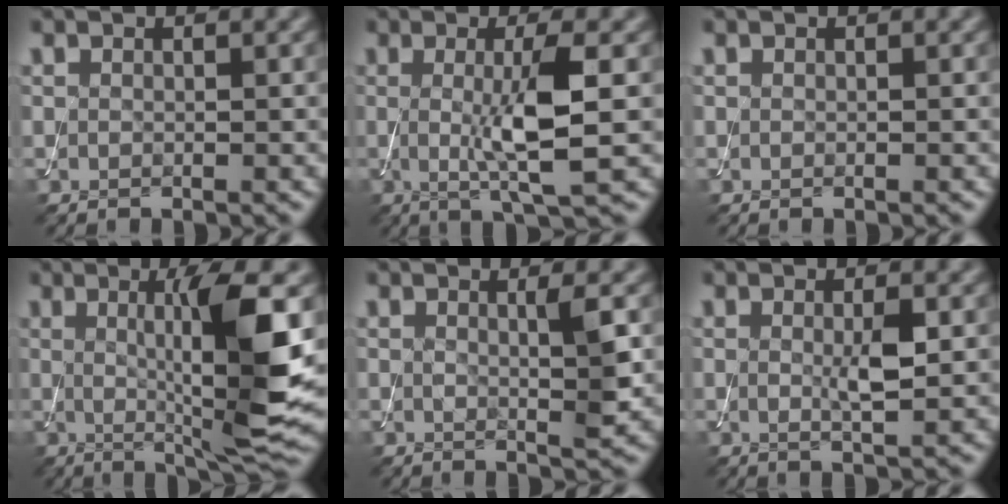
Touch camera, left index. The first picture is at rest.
{"total": 5.4, "force": [-0.1, 0.9, 5.3], "torque": [-0.095, -0.010, 0.000]}
{"total": 0.0}
{"total": 9.7, "force": [0.9, 1.7, 9.6], "torque": [-0.136, -0.013, 0.021]}
{"total": 2.3, "force": [0.5, 0.3, 2.2], "torque": [-0.032, -0.007, 0.007]}
{"total": 2.3, "force": [0.2, 0.4, 2.3], "torque": [-0.042, -0.003, 0.003]}